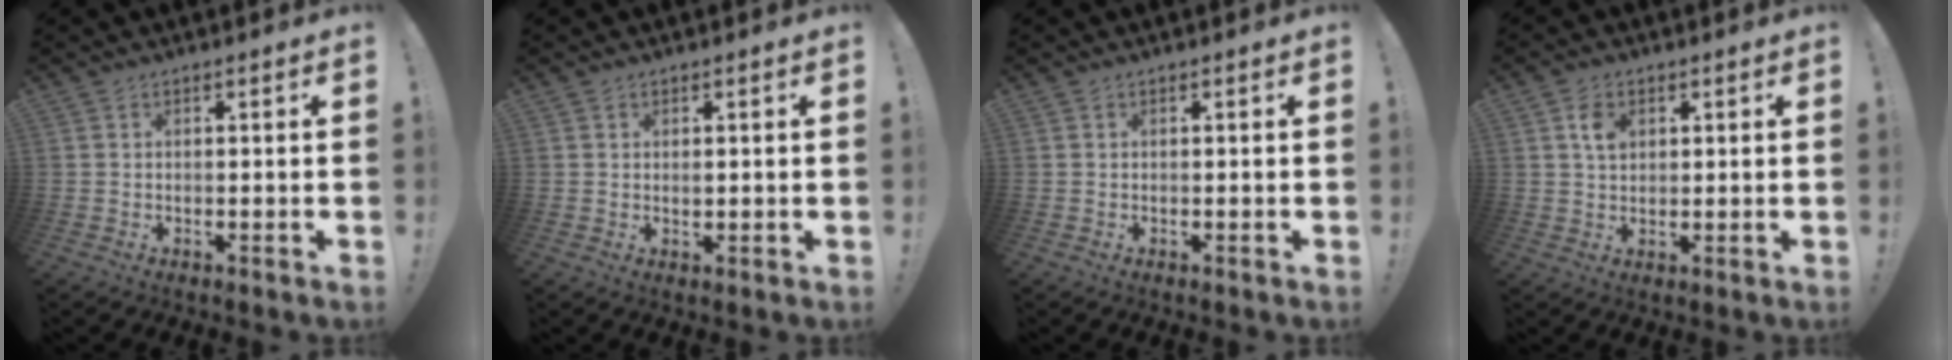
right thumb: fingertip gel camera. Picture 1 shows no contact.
{"total": 1.0, "force": [0.4, 0.8, 0.5], "torque": [0.007, -0.004, 0.003]}
{"total": 0.0}
{"total": 4.7, "force": [1.8, 3.3, 2.9], "torque": [-0.039, -0.001, 0.030]}